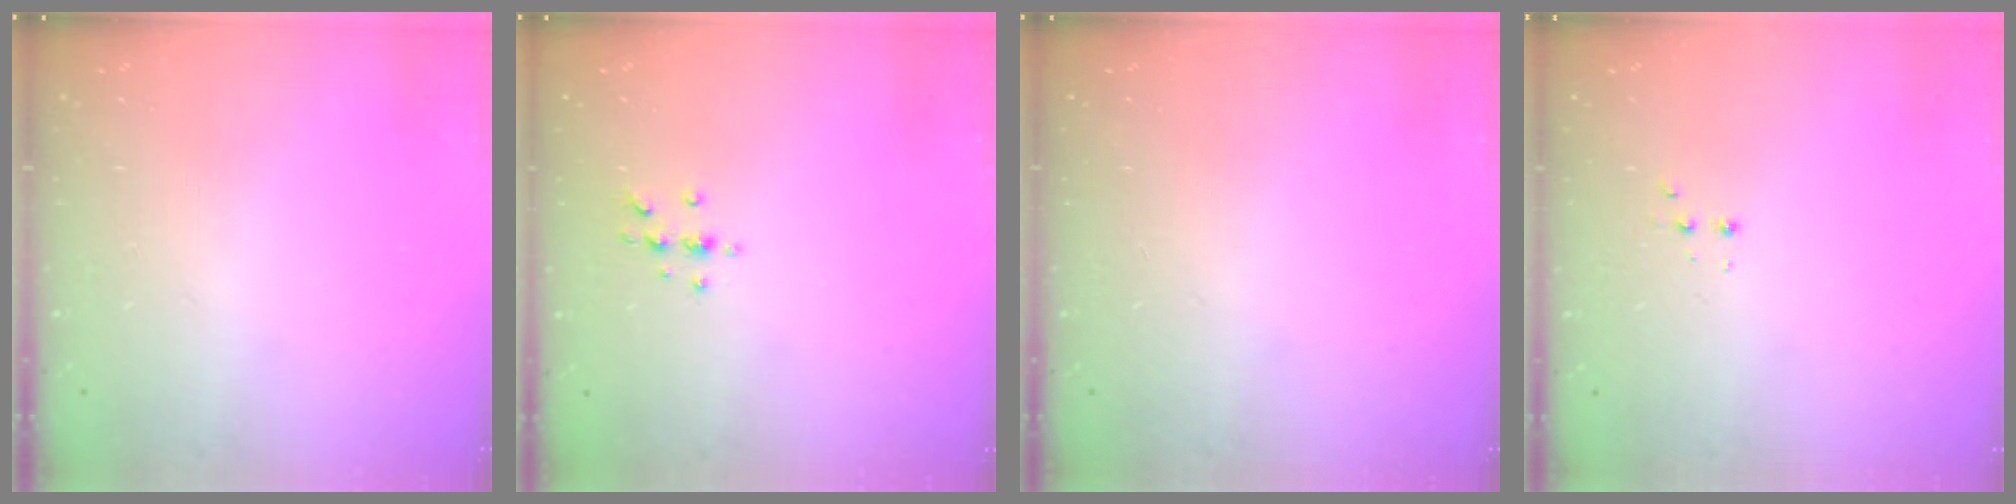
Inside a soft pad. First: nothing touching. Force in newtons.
{"total": 4.8, "press": 4.7, "slide": 0.6}
{"total": 0.0}
{"total": 2.4, "press": 2.2, "slide": 0.9}